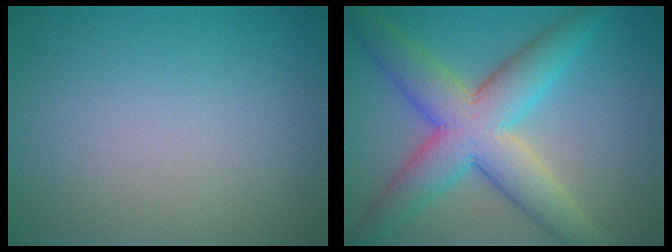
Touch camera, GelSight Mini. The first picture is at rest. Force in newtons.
{"total": 8.7, "press": 8.7, "slide": 0.4}